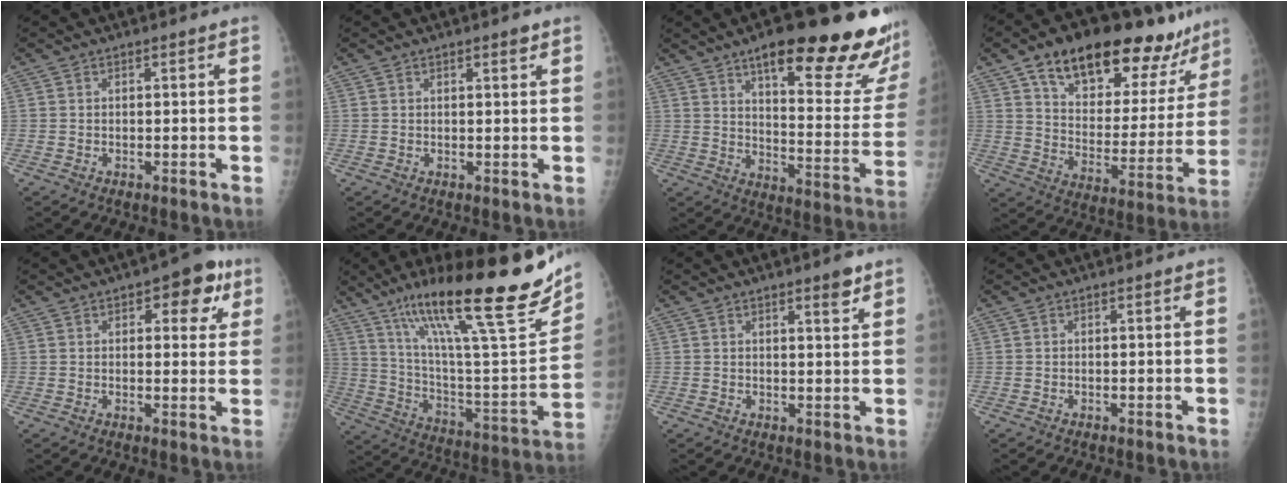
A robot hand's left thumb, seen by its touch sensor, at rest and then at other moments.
{"total": 1.5, "force": [1.0, 0.4, 1.0], "torque": [-0.012, -0.005, 0.014]}
{"total": 27.5, "force": [17.4, 6.6, 20.2], "torque": [-0.228, -0.070, 0.240]}
{"total": 24.9, "force": [16.9, 11.2, 14.5], "torque": [-0.167, -0.050, 0.260]}
{"total": 8.6, "force": [3.9, 4.3, 6.4], "torque": [-0.041, -0.006, 0.040]}
{"total": 30.8, "force": [19.3, 5.6, 23.4], "torque": [-0.352, -0.053, 0.324]}
{"total": 3.5, "force": [2.3, 0.7, 2.5], "torque": [-0.030, -0.015, 0.033]}
{"total": 0.0}